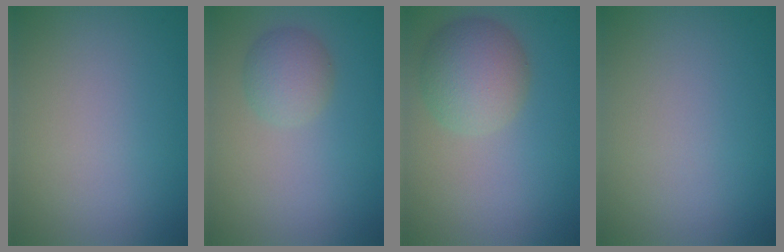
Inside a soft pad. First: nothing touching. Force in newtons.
{"total": 2.7, "press": 2.7, "slide": 0.1}
{"total": 5.2, "press": 5.2, "slide": 0.3}
{"total": 0.0}